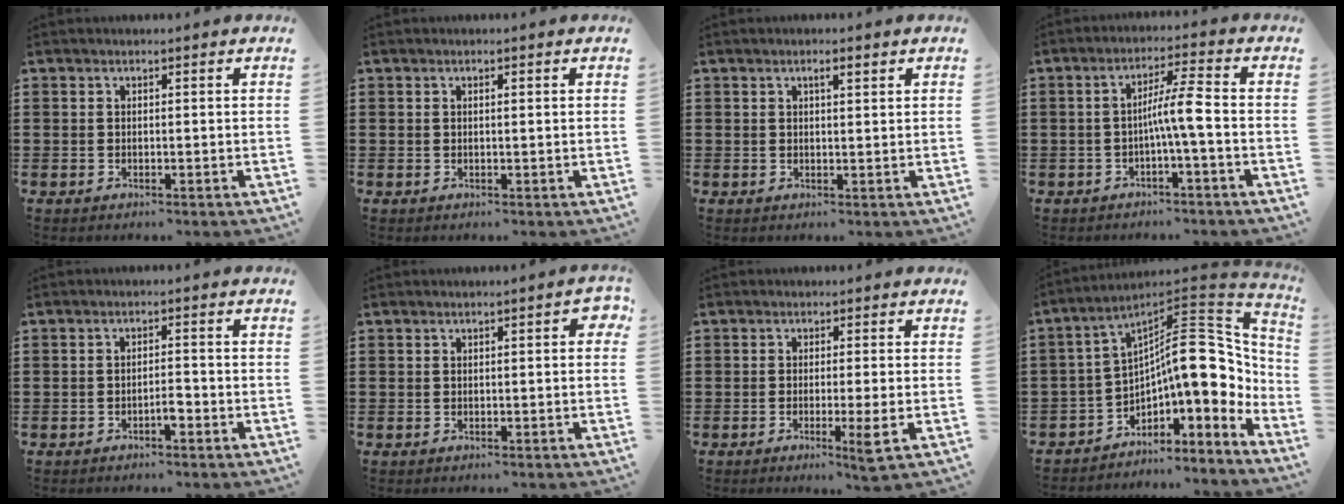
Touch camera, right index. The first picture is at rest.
{"total": 0.6, "force": [0.2, 0.1, 0.6], "torque": [-0.012, 0.000, 0.003]}
{"total": 1.6, "force": [0.7, 0.3, 1.4], "torque": [-0.028, 0.004, 0.010]}
{"total": 5.8, "force": [-1.2, 0.1, 5.6], "torque": [-0.104, 0.003, -0.029]}
{"total": 2.3, "force": [-1.2, 0.6, 1.9], "torque": [-0.034, 0.003, -0.022]}
{"total": 1.0, "force": [0.0, 0.3, 0.9], "torque": [-0.016, 0.003, -0.001]}
{"total": 3.8, "force": [-1.3, -0.5, 3.6], "torque": [-0.063, -0.022, -0.022]}
{"total": 13.6, "force": [1.0, 5.9, 12.3], "torque": [-0.189, -0.014, 0.007]}